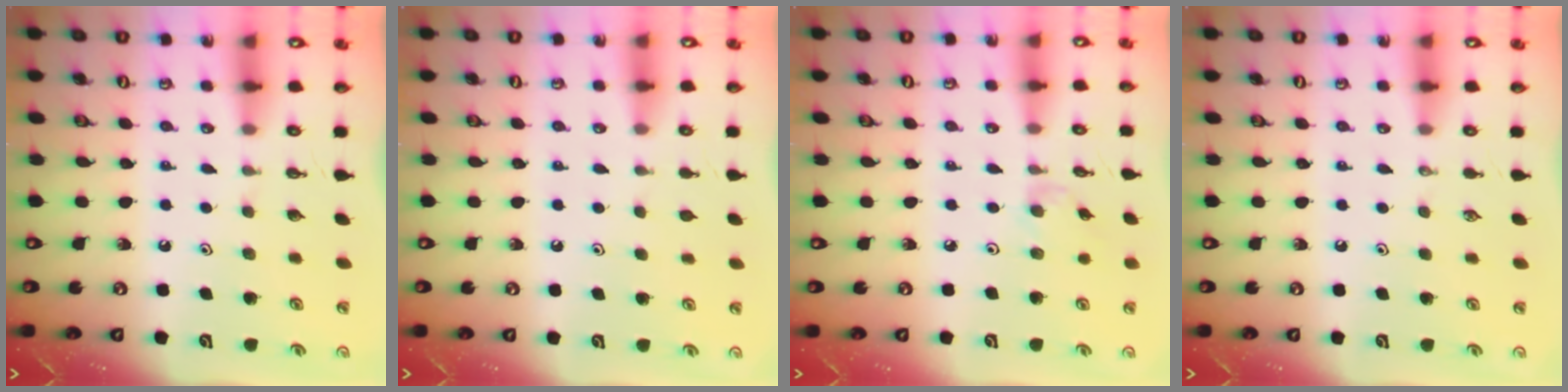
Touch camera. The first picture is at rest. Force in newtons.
{"total": 0.8, "press": 0.7, "slide": 0.3}
{"total": 1.6, "press": 1.5, "slide": 0.4}
{"total": 0.0}